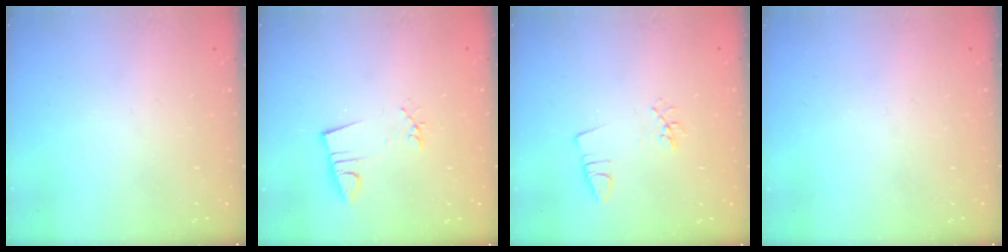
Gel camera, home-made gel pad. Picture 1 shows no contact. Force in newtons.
{"total": 3.2, "press": 1.8, "slide": 2.7}
{"total": 3.1, "press": 2.7, "slide": 1.4}
{"total": 0.0}